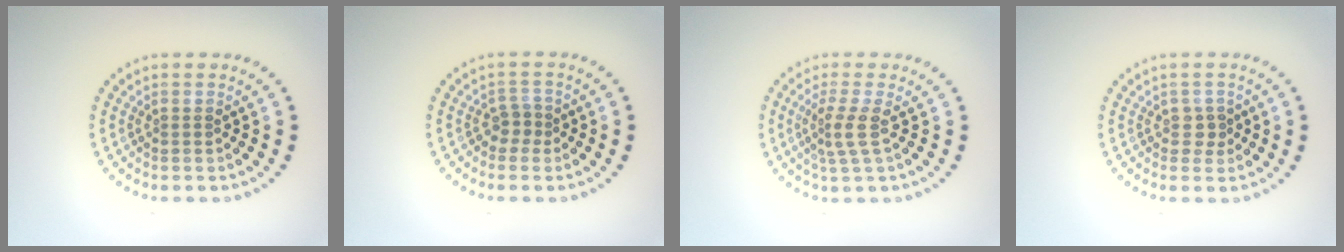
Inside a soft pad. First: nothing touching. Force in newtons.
{"total": 1.4, "press": 1.1, "slide": 0.9}
{"total": 2.3, "press": 1.6, "slide": 1.7}
{"total": 1.2, "press": 1.0, "slide": 0.5}